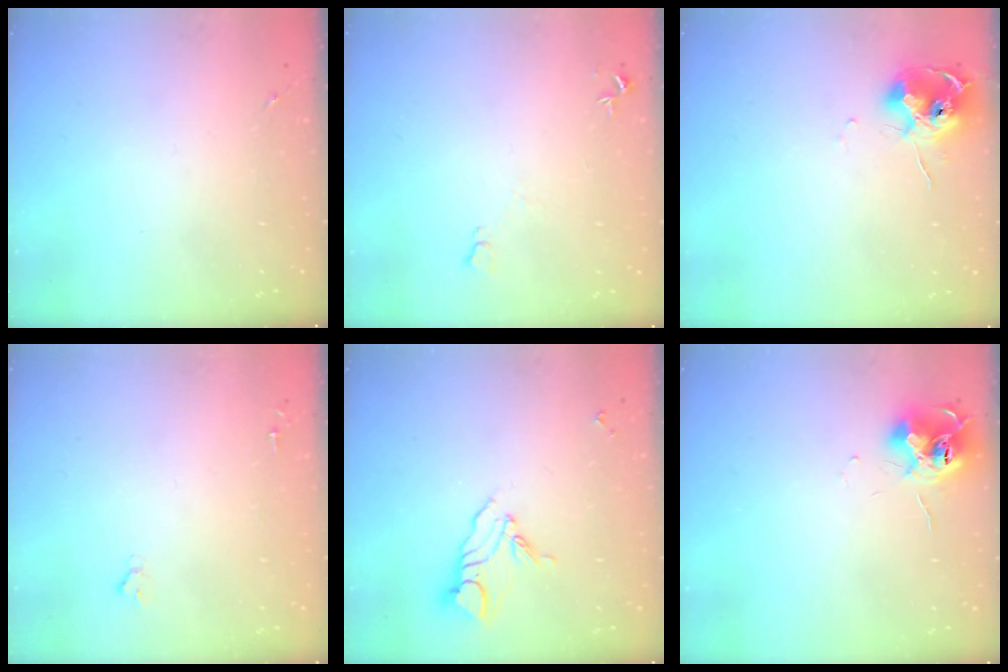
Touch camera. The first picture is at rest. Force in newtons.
{"total": 4.9, "press": 4.9, "slide": 0.6}
{"total": 10.6, "press": 10.5, "slide": 0.8}
{"total": 1.6, "press": 1.6, "slide": 0.2}
{"total": 8.5, "press": 8.4, "slide": 0.9}
{"total": 12.3, "press": 12.3, "slide": 0.8}